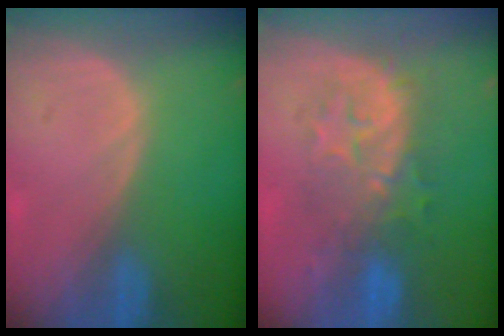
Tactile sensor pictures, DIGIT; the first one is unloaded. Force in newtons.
{"total": 8.0, "press": 8.0, "slide": 0.9}